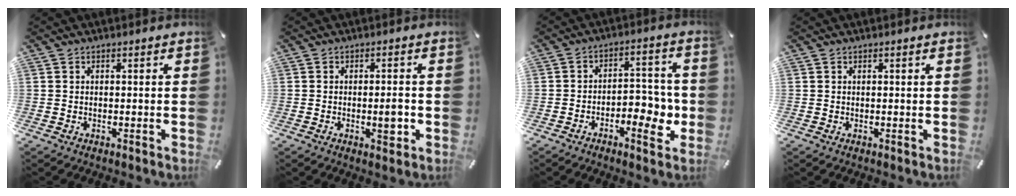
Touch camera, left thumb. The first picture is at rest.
{"total": 4.4, "force": [-0.9, 1.7, 4.0], "torque": [-0.056, 0.003, -0.016]}
{"total": 8.6, "force": [-3.7, 4.6, 6.2], "torque": [-0.068, 0.016, -0.063]}
{"total": 0.0}